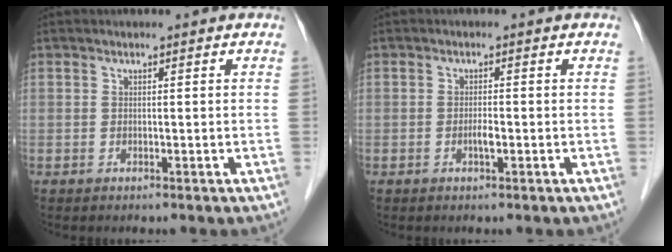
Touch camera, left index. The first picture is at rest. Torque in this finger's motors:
{"motor_torque": [0.34, 0.24, 0.02, 0.00]}